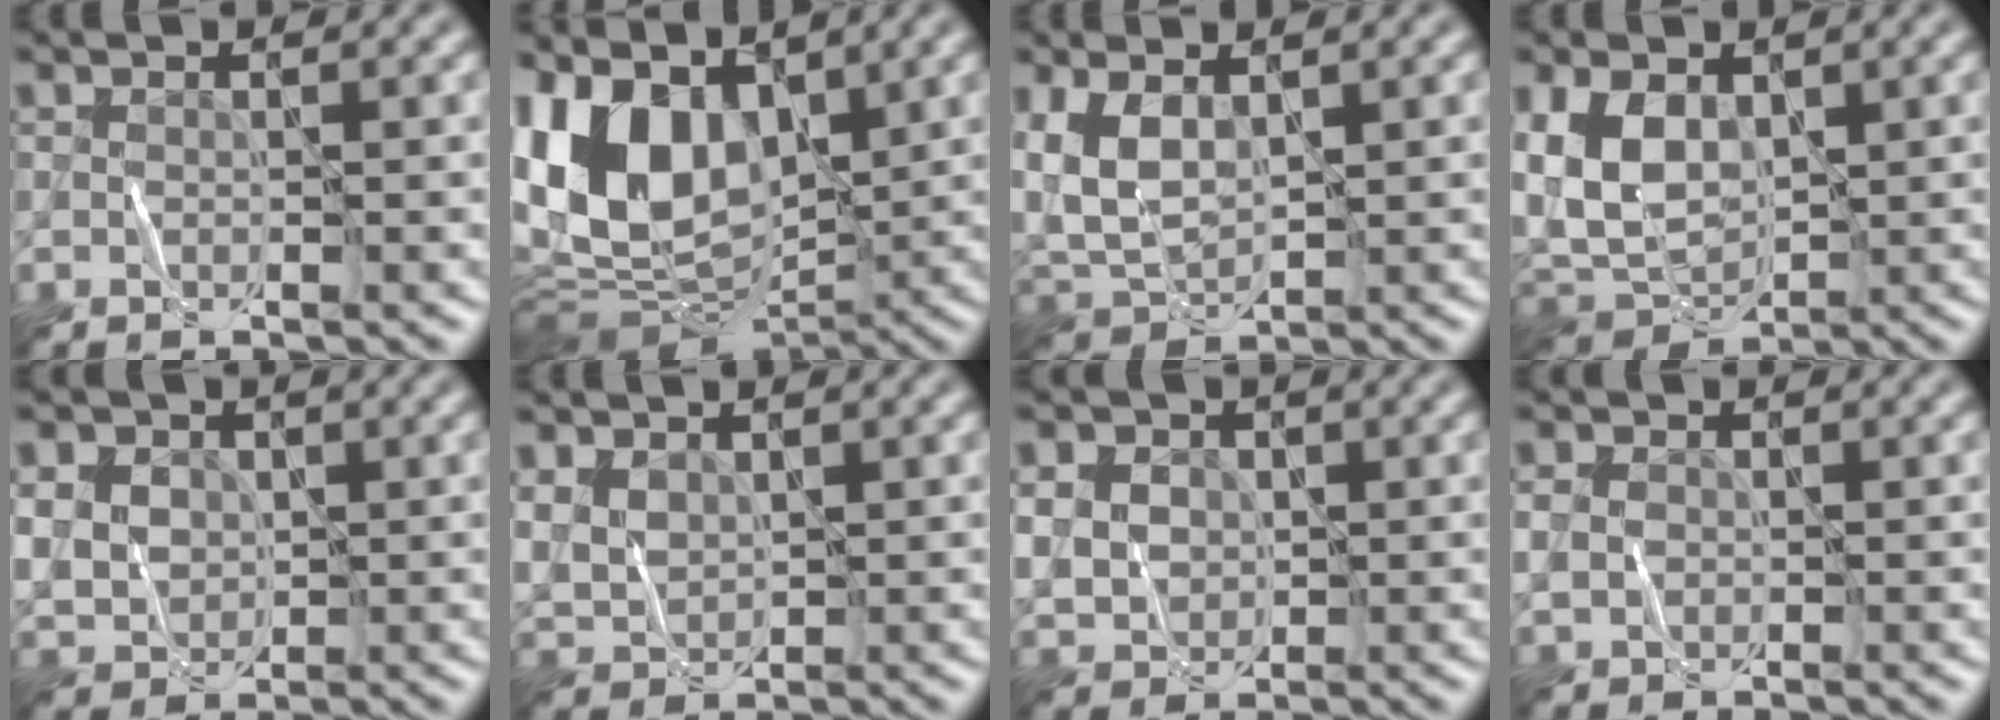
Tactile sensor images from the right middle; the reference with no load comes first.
{"total": 11.1, "force": [2.7, 7.2, 8.1], "torque": [-0.165, 0.008, 0.037]}
{"total": 4.6, "force": [1.0, 2.9, 3.4], "torque": [-0.083, 0.001, 0.014]}
{"total": 6.4, "force": [0.5, 4.5, 4.5], "torque": [-0.106, -0.003, 0.002]}
{"total": 9.1, "force": [2.3, 7.8, 4.1], "torque": [-0.087, 0.026, 0.021]}
{"total": 3.1, "force": [0.8, 2.6, 1.5], "torque": [-0.044, -0.007, 0.022]}
{"total": 8.5, "force": [2.2, 7.3, 3.8], "torque": [-0.084, 0.024, 0.019]}
{"total": 1.6, "force": [-0.3, 1.5, 0.5], "torque": [-0.011, -0.003, -0.006]}